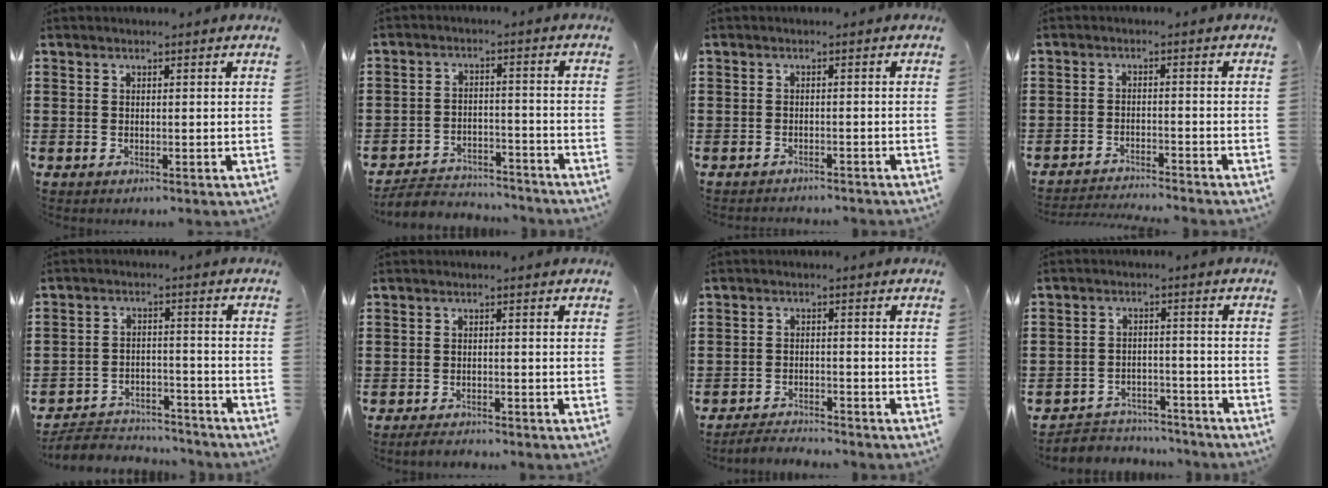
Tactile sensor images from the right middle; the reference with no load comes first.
{"total": 4.8, "force": [-4.7, 1.2, 0.1], "torque": [-0.010, 0.009, -0.098]}
{"total": 1.4, "force": [-1.4, 0.2, -0.2], "torque": [-0.001, 0.001, -0.031]}
{"total": 2.7, "force": [-2.7, -0.2, 0.1], "torque": [-0.007, -0.003, -0.056]}
{"total": 5.2, "force": [-5.1, 1.2, 0.3], "torque": [-0.012, 0.010, -0.105]}
{"total": 1.8, "force": [-1.8, 0.2, 0.2], "torque": [-0.009, -0.002, -0.036]}
{"total": 3.2, "force": [-3.2, 0.3, -0.3], "torque": [-0.004, -0.002, -0.069]}
{"total": 4.2, "force": [-4.0, 1.3, -0.3], "torque": [-0.002, 0.008, -0.085]}